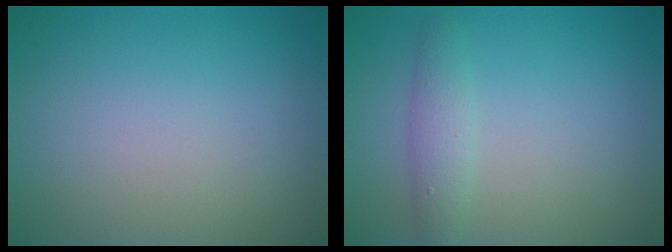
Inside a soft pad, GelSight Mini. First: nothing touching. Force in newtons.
{"total": 1.9, "press": 1.9, "slide": 0.1}